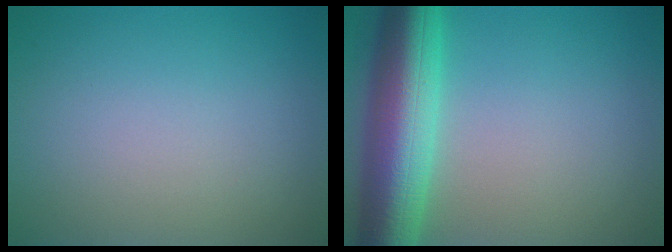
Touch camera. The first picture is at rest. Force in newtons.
{"total": 9.5, "press": 9.5, "slide": 0.1}